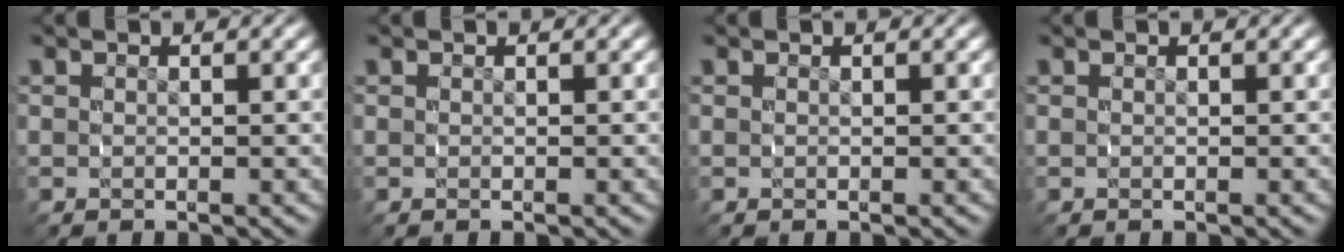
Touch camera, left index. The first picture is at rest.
{"total": 0.0}
{"total": 0.0}
{"total": 0.0}